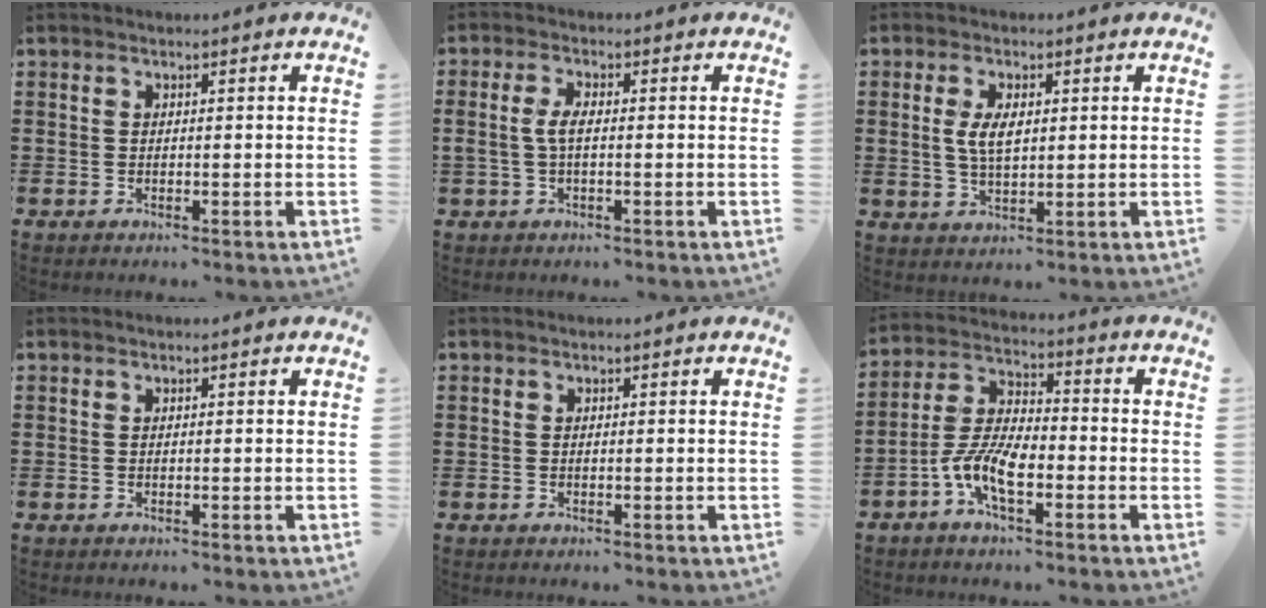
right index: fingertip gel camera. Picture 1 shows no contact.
{"total": 3.2, "force": [-0.3, 1.2, 3.0], "torque": [-0.070, 0.000, -0.012]}
{"total": 4.7, "force": [0.7, 2.1, 4.1], "torque": [-0.085, 0.007, 0.012]}
{"total": 0.0}
{"total": 0.0}
{"total": 8.1, "force": [-3.6, 3.2, 6.5], "torque": [-0.163, -0.008, -0.075]}